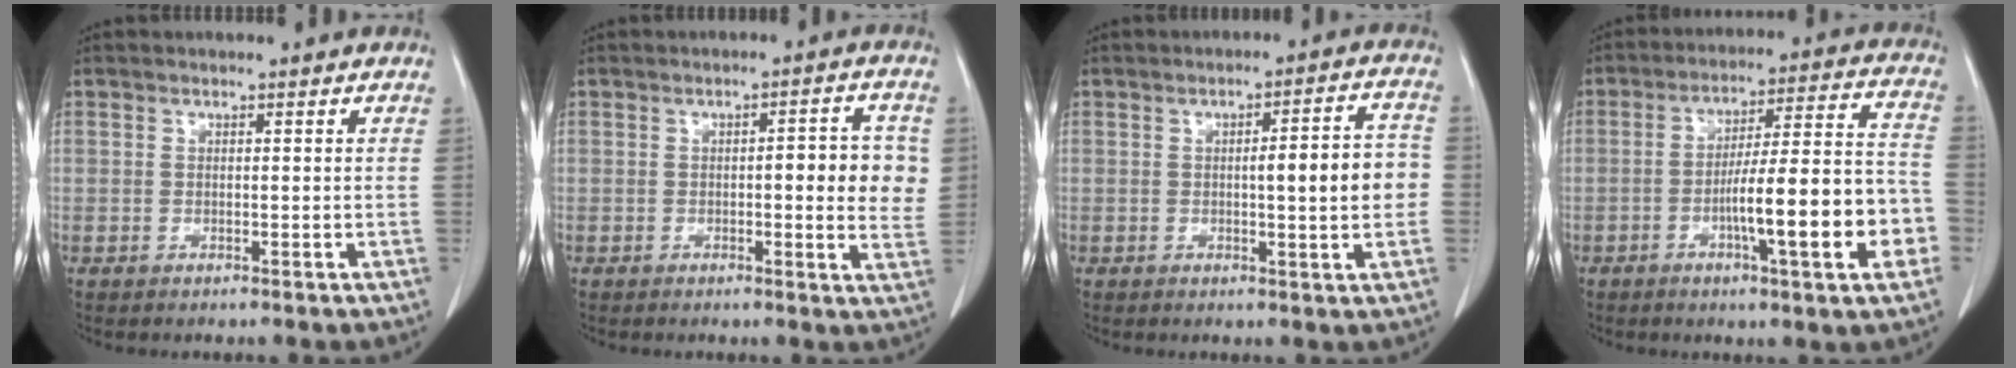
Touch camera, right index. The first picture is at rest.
{"total": 7.1, "force": [0.4, 1.8, 6.9], "torque": [-0.077, 0.006, 0.001]}
{"total": 8.2, "force": [-0.4, 1.2, 8.1], "torque": [-0.104, 0.020, -0.005]}
{"total": 16.3, "force": [-5.2, 1.3, 15.4], "torque": [-0.220, 0.015, -0.076]}